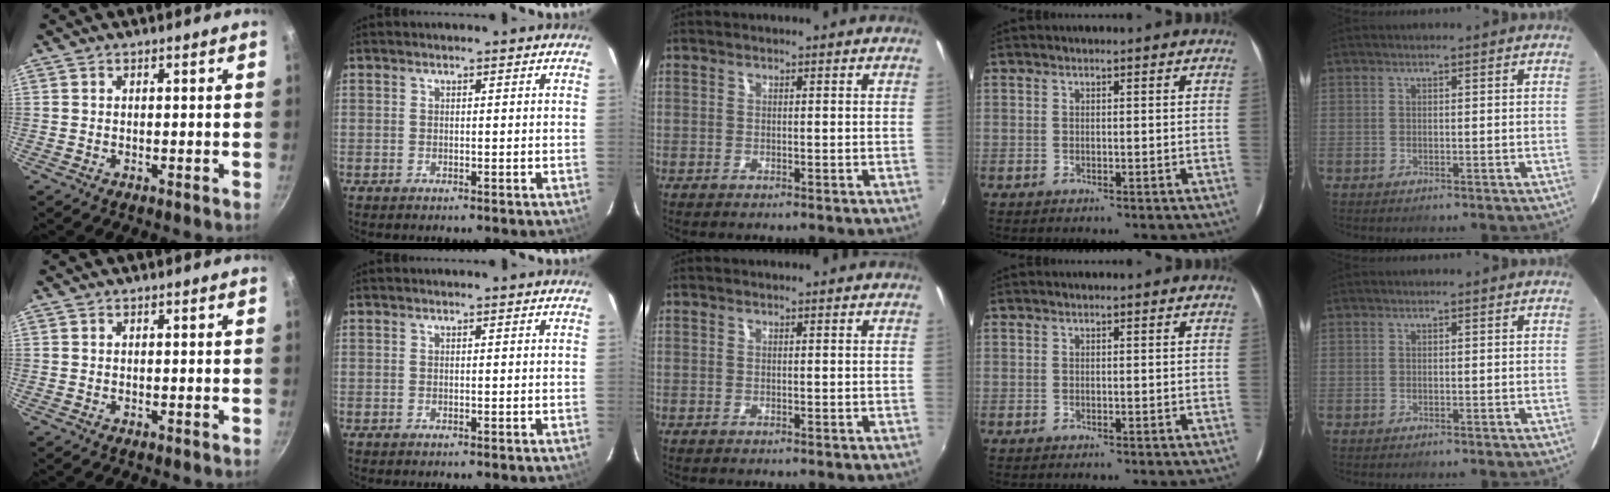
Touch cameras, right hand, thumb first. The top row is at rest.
{}